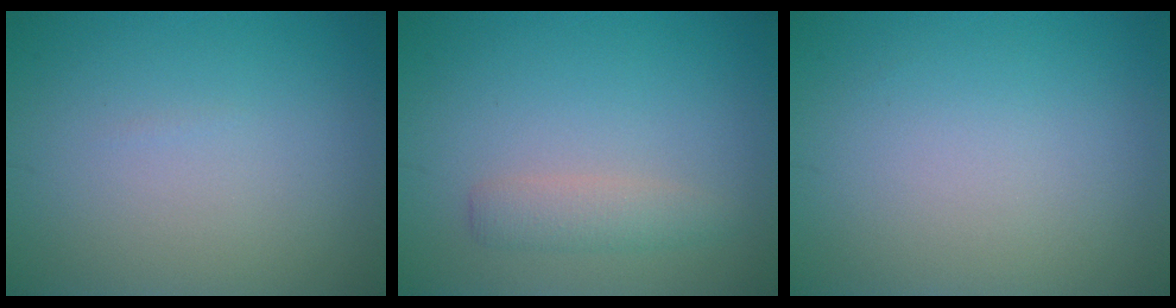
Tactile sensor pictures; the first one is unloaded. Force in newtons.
{"total": 2.0, "press": 2.0, "slide": 0.2}
{"total": 0.0}